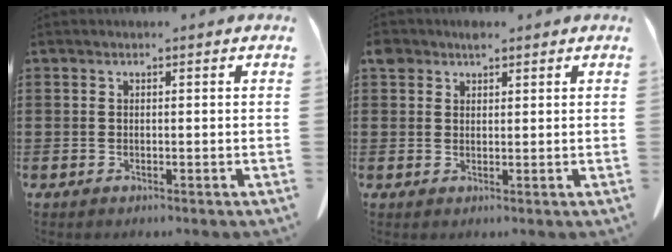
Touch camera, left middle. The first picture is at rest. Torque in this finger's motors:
{"motor_torque": [1.05, 1.09, 0.07, 0.04]}